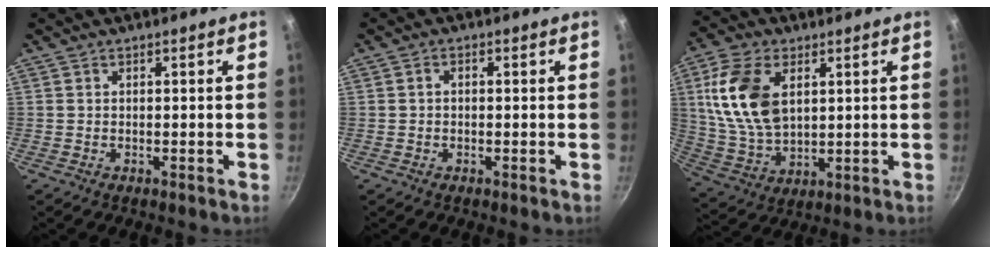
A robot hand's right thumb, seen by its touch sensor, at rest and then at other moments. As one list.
[{"total": 0.9, "force": [0.0, 0.6, 0.7], "torque": [-0.017, 0.007, -0.002]}, {"total": 15.7, "force": [4.3, 9.5, 11.8], "torque": [-0.213, -0.011, 0.093]}]